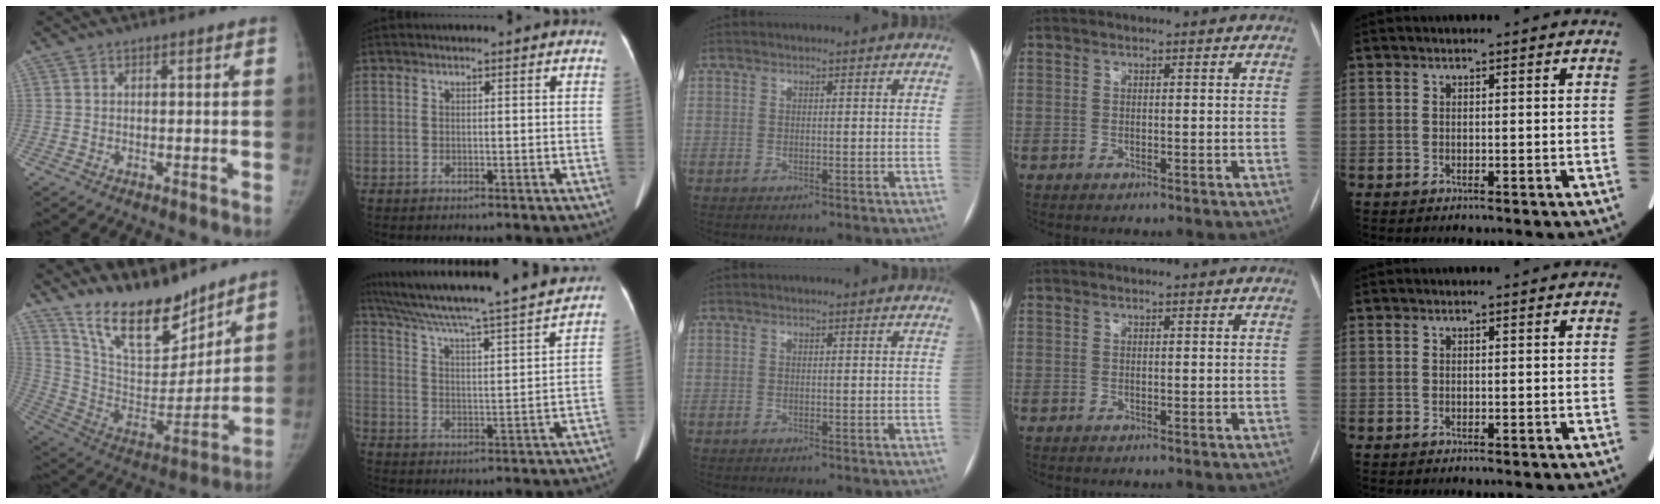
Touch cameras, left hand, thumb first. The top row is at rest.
{"thumb": {"total": 20.0, "force": [16.0, 7.4, 9.4], "torque": [-0.110, -0.104, 0.286]}, "index": {"total": 23.1, "force": [20.6, -0.7, 10.4], "torque": [-0.180, -0.017, 0.300]}}